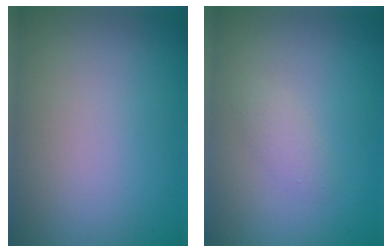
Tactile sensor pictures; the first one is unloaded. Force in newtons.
{"total": 1.2, "press": 1.2, "slide": 0.0}